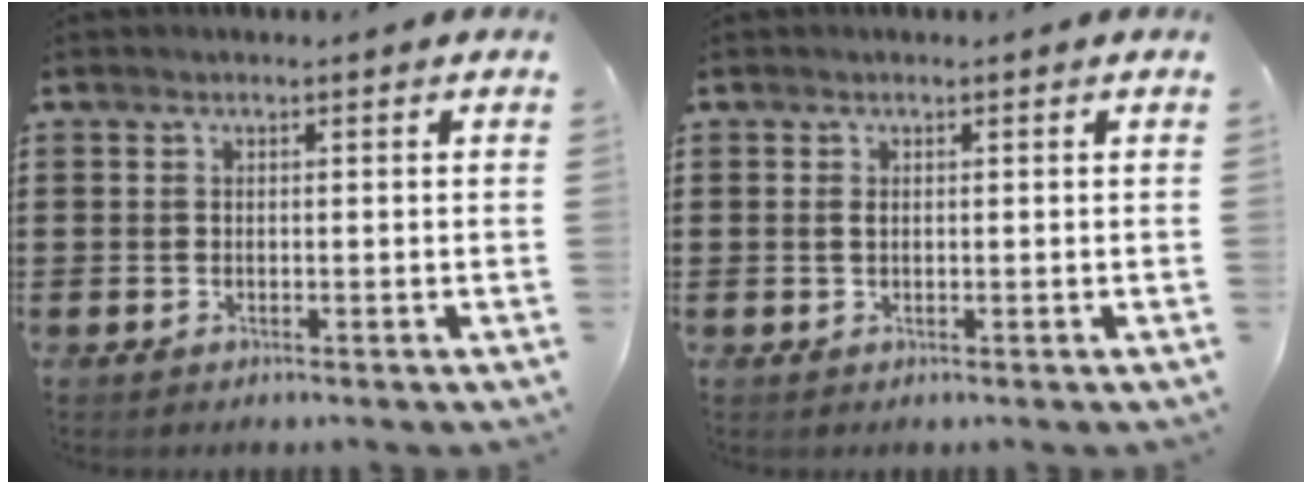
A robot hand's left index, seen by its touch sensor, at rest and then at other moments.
{"total": 1.0, "force": [0.1, 0.4, 0.9], "torque": [-0.027, -0.001, -0.001]}